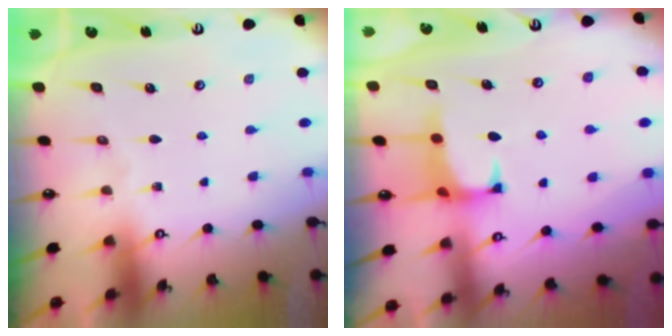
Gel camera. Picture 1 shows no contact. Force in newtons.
{"total": 1.2, "press": 1.0, "slide": 0.6}